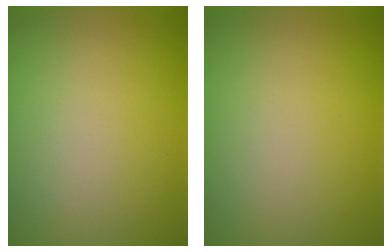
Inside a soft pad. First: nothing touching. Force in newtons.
{"total": 0.0}